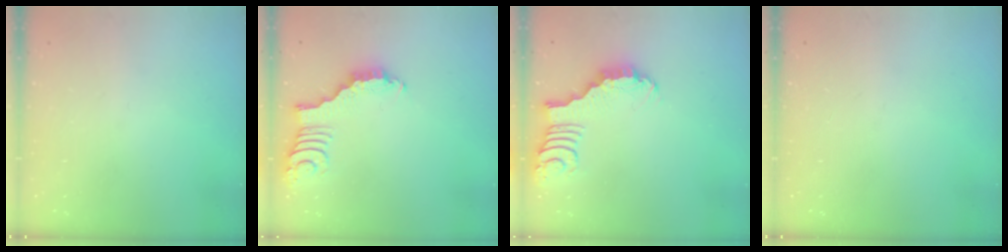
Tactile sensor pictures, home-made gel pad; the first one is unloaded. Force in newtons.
{"total": 2.8, "press": 2.7, "slide": 0.4}
{"total": 2.2, "press": 2.2, "slide": 0.4}
{"total": 0.0}